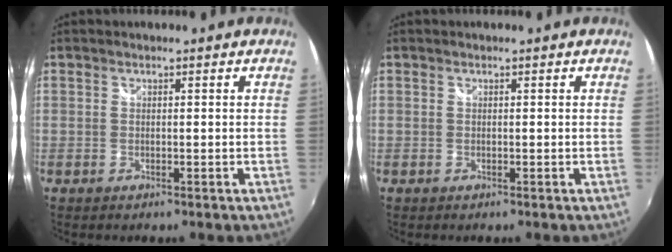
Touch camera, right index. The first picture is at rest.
{"total": 0.0}